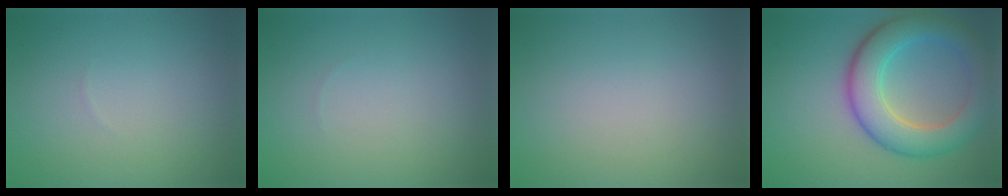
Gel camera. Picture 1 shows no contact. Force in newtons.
{"total": 0.0}
{"total": 0.0}
{"total": 7.4, "press": 7.4, "slide": 0.4}